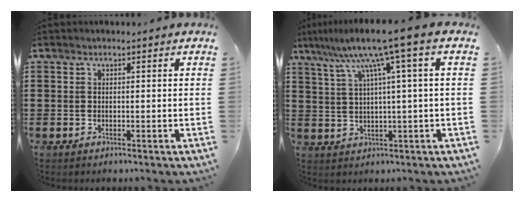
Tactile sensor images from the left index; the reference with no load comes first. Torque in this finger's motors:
{"motor_torque": [2.14, 0.00, 0.96, 0.21]}